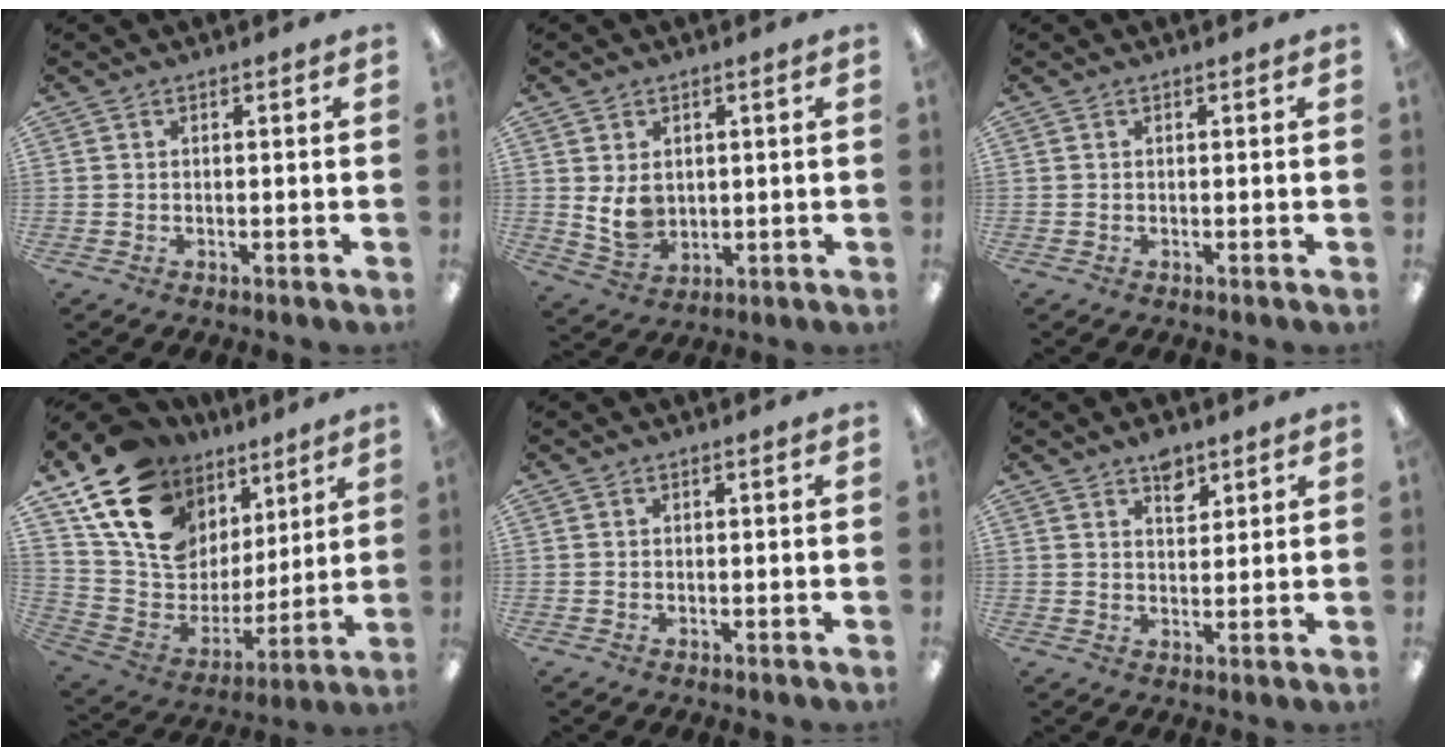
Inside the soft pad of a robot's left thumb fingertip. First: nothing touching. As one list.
[{"total": 6.4, "force": [1.4, 4.7, 4.0], "torque": [-0.083, -0.007, 0.025]}, {"total": 0.0}, {"total": 19.6, "force": [11.4, 13.2, 8.8], "torque": [-0.170, -0.054, 0.219]}, {"total": 0.0}, {"total": 5.2, "force": [3.6, 2.8, 2.5], "torque": [-0.017, -0.019, 0.058]}]